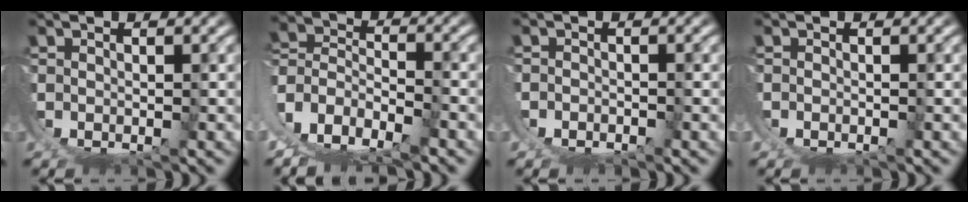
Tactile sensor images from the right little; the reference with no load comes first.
{"total": 9.2, "force": [1.4, 7.9, 4.6], "torque": [-0.138, -0.031, 0.017]}
{"total": 1.7, "force": [-0.2, 1.6, 0.5], "torque": [-0.018, 0.000, -0.004]}
{"total": 1.0, "force": [-0.2, 0.9, 0.4], "torque": [-0.015, -0.001, -0.005]}